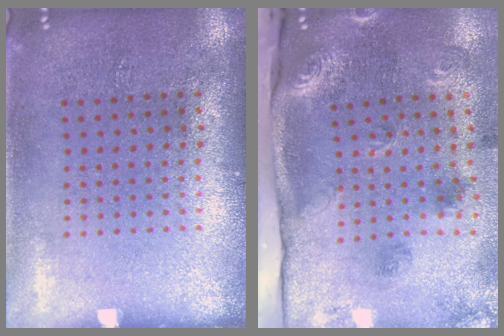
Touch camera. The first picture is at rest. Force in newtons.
{"total": 3.2, "press": 2.1, "slide": 2.4}